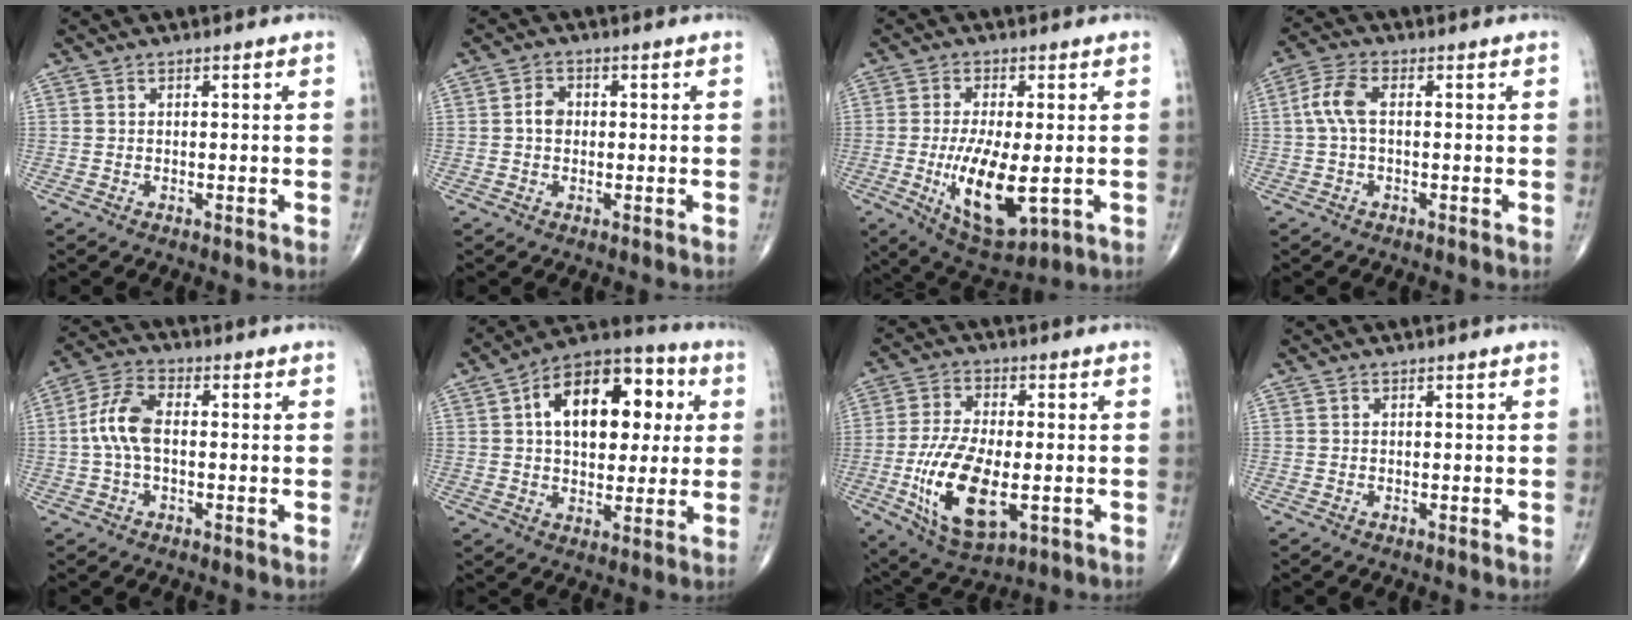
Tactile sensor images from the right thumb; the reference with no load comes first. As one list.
[{"total": 2.9, "force": [0.0, 2.3, 1.8], "torque": [-0.023, 0.008, -0.006]}, {"total": 12.9, "force": [-2.3, 4.9, 11.7], "torque": [-0.206, -0.023, -0.027]}, {"total": 5.4, "force": [0.3, 2.5, 4.8], "torque": [-0.116, 0.016, 0.001]}, {"total": 7.9, "force": [-0.2, 4.1, 6.7], "torque": [-0.148, 0.024, -0.010]}, {"total": 19.3, "force": [4.4, 11.3, 15.0], "torque": [-0.188, 0.019, 0.061]}, {"total": 15.5, "force": [-3.4, 7.2, 13.3], "torque": [-0.253, -0.005, -0.050]}, {"total": 0.0}]